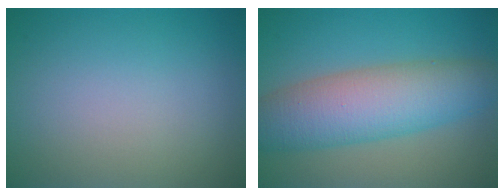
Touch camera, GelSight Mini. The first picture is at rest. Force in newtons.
{"total": 8.2, "press": 8.2, "slide": 0.1}